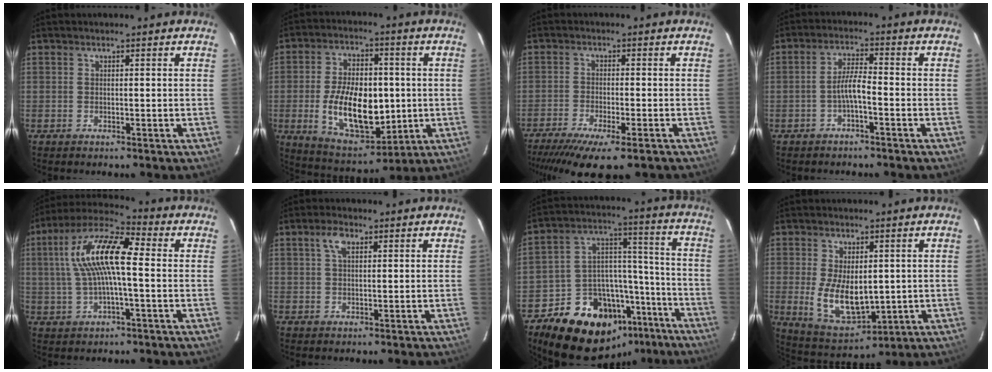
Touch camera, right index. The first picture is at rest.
{"total": 17.0, "force": [-1.7, 9.6, 14.0], "torque": [-0.260, 0.000, -0.009]}
{"total": 13.5, "force": [-10.4, 2.5, 8.2], "torque": [-0.169, -0.048, -0.164]}
{"total": 3.7, "force": [-1.8, 0.4, 3.2], "torque": [-0.067, 0.009, -0.035]}
{"total": 13.9, "force": [1.4, 4.1, 13.2], "torque": [-0.258, 0.025, 0.017]}
{"total": 3.2, "force": [1.4, 1.6, 2.3], "torque": [-0.046, 0.009, 0.026]}
{"total": 21.0, "force": [-14.8, 12.6, 8.0], "torque": [-0.160, 0.073, -0.202]}
{"total": 11.3, "force": [-0.1, 6.2, 9.4], "torque": [-0.193, -0.017, 0.017]}